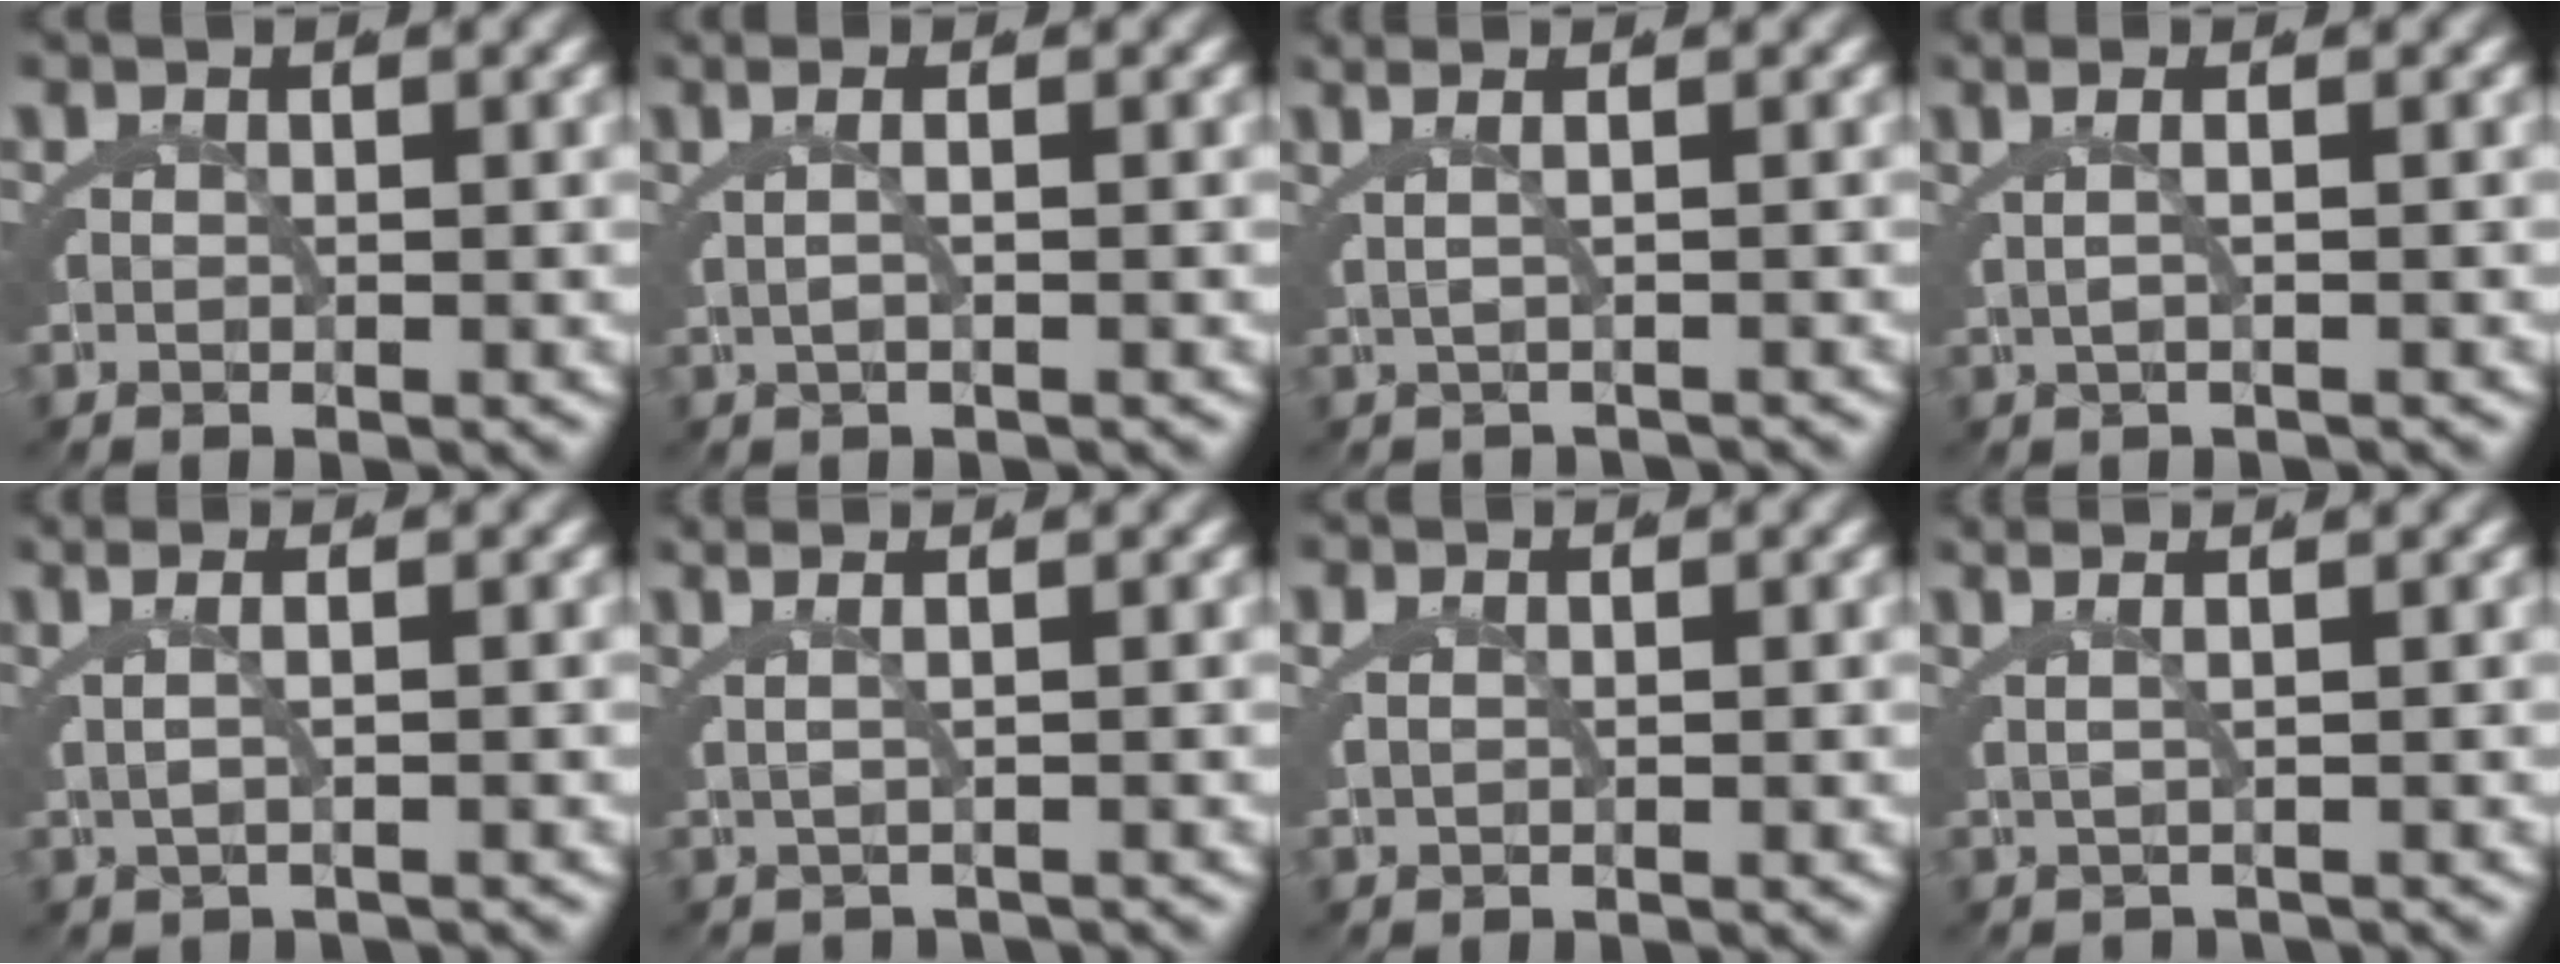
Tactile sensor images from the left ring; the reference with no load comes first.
{"total": 1.9, "force": [0.4, 0.0, 1.9], "torque": [-0.027, 0.015, 0.004]}
{"total": 2.3, "force": [0.2, 0.6, 2.2], "torque": [-0.028, 0.016, 0.004]}
{"total": 2.2, "force": [0.6, 0.1, 2.1], "torque": [-0.029, 0.020, 0.006]}
{"total": 2.5, "force": [0.6, 0.5, 2.3], "torque": [-0.032, 0.020, 0.007]}
{"total": 2.4, "force": [0.6, 0.6, 2.2], "torque": [-0.026, 0.018, 0.010]}
{"total": 1.0, "force": [0.4, 0.6, 0.8], "torque": [-0.021, 0.004, 0.010]}
{"total": 2.3, "force": [1.0, 0.6, 1.9], "torque": [-0.024, 0.016, 0.018]}